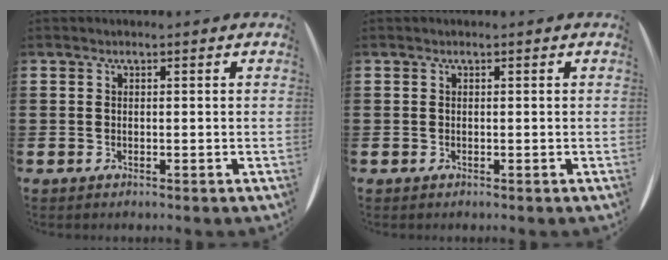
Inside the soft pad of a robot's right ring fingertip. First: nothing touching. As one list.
[{"total": 0.0}]